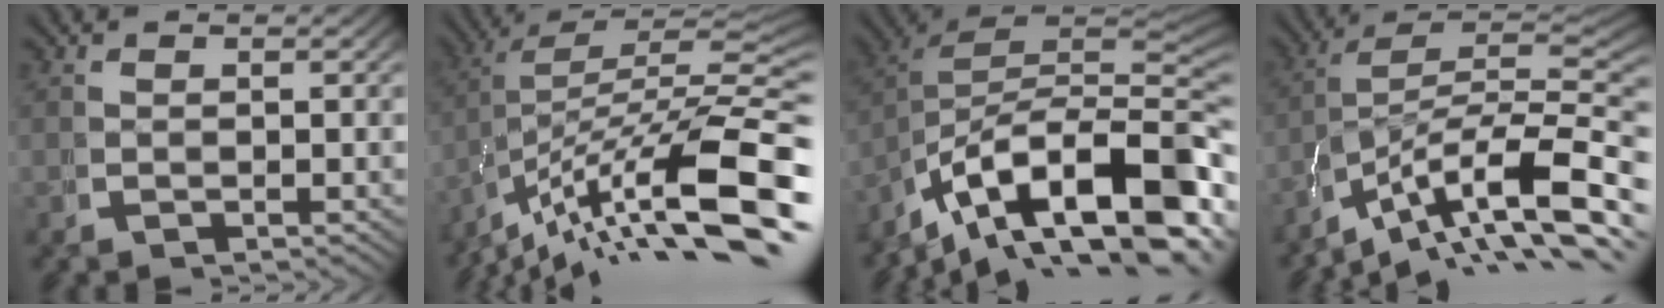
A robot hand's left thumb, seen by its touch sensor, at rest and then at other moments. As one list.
[{"total": 14.8, "force": [-6.9, 7.7, 10.6], "torque": [-0.176, -0.044, -0.079]}, {"total": 17.0, "force": [-4.6, 9.8, 13.0], "torque": [-0.250, -0.064, -0.045]}, {"total": 15.2, "force": [-3.7, 9.4, 11.4], "torque": [-0.185, -0.051, -0.038]}]